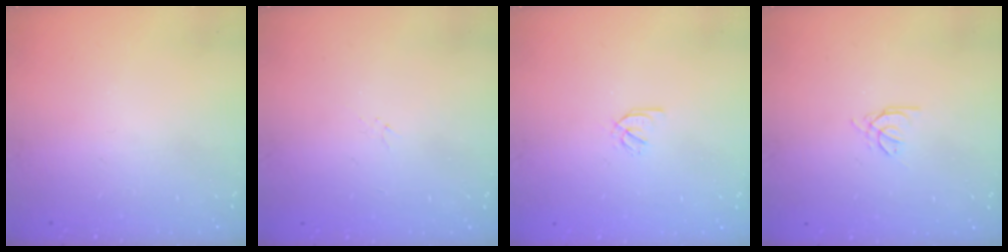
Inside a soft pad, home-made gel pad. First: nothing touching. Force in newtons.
{"total": 0.9, "press": 0.8, "slide": 0.4}
{"total": 2.1, "press": 1.9, "slide": 0.8}
{"total": 1.4, "press": 1.3, "slide": 0.3}